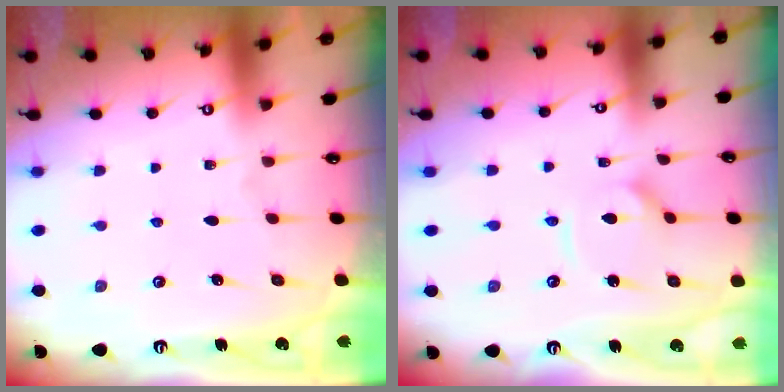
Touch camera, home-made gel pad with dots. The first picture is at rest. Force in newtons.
{"total": 6.6, "press": 6.6, "slide": 0.5}